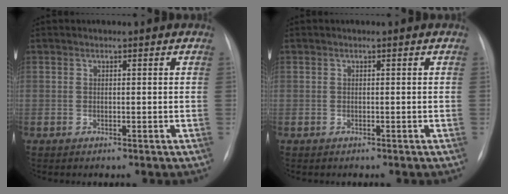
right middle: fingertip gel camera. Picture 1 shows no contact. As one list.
[{"total": 0.0}]